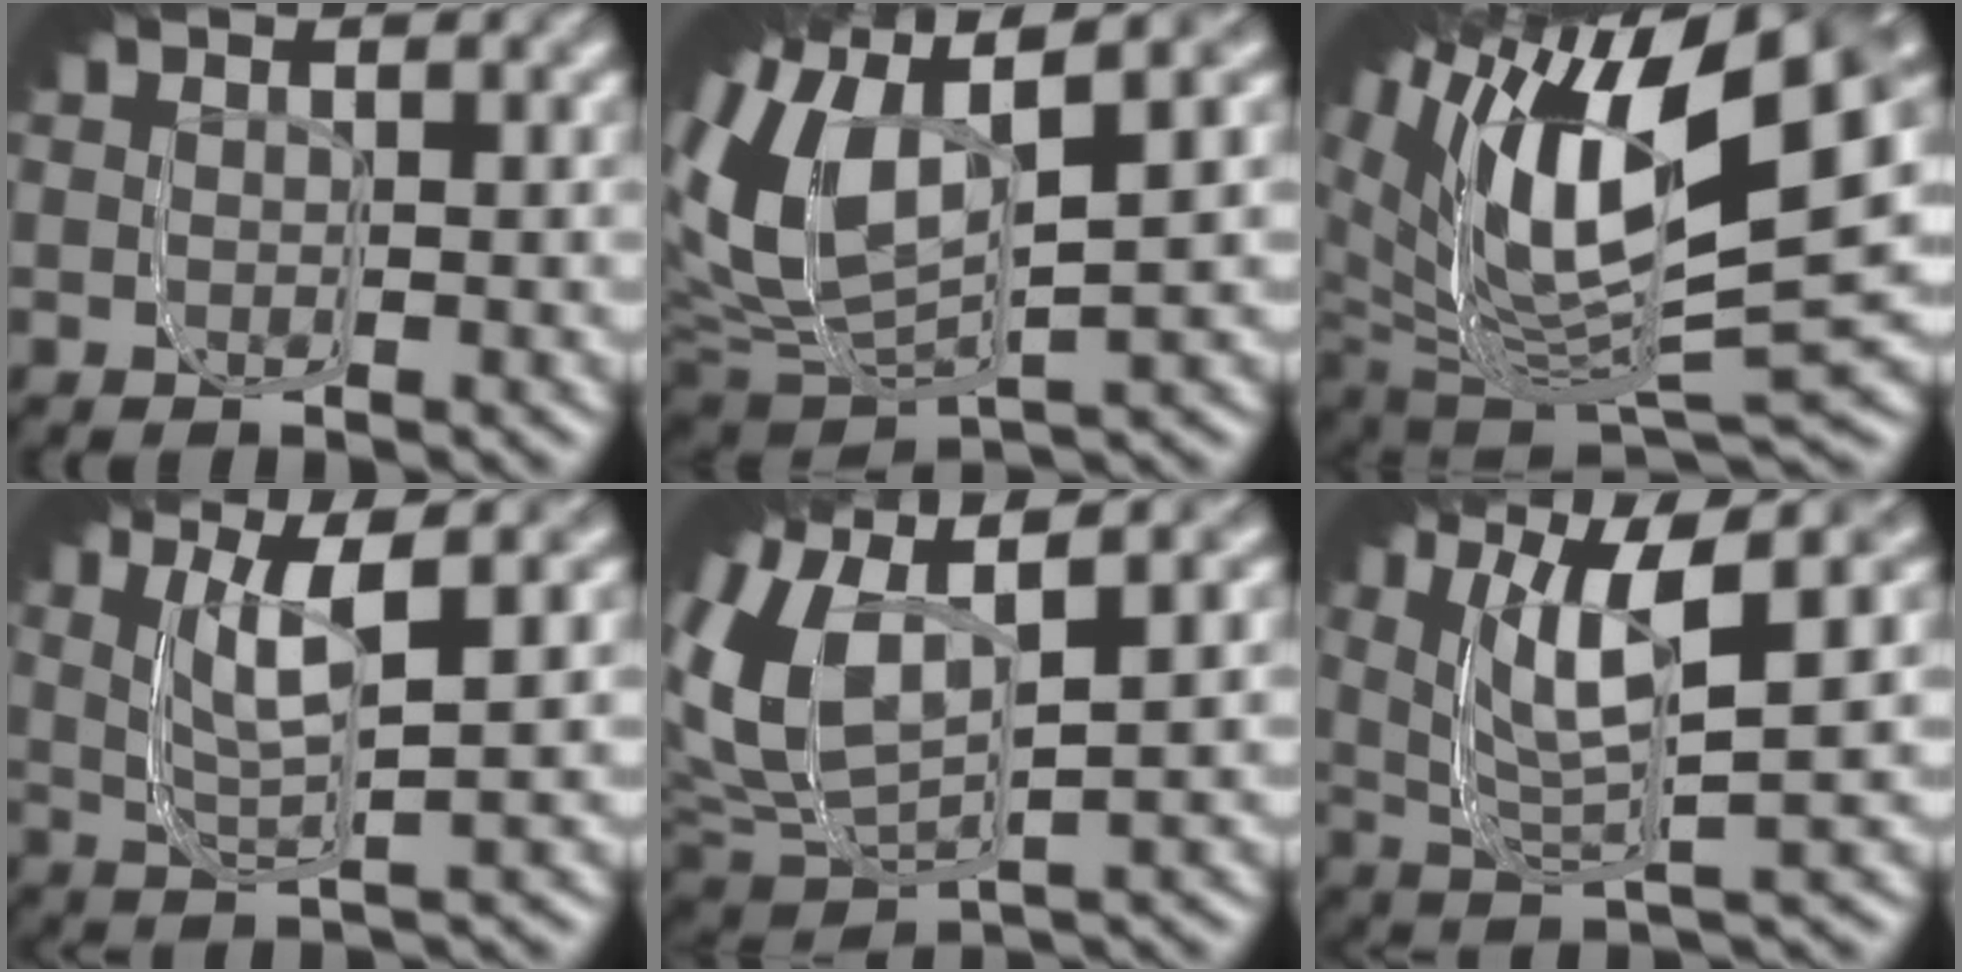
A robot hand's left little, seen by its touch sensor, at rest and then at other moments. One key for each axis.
{"total": 13.7, "fx": 2.3, "fy": 9.1, "fz": 9.9, "tx": -0.147, "ty": 0.031, "tz": 0.006}
{"total": 21.5, "fx": 2.9, "fy": 13.3, "fz": 16.7, "tx": -0.235, "ty": 0.029, "tz": 0.013}
{"total": 8.4, "fx": 4.0, "fy": 3.3, "fz": 6.7, "tx": -0.122, "ty": 0.041, "tz": 0.037}
{"total": 11.1, "fx": 2.8, "fy": 7.3, "fz": 7.9, "tx": -0.135, "ty": 0.034, "tz": 0.017}
{"total": 13.2, "fx": 5.3, "fy": 7.2, "fz": 9.8, "tx": -0.163, "ty": 0.057, "tz": 0.042}